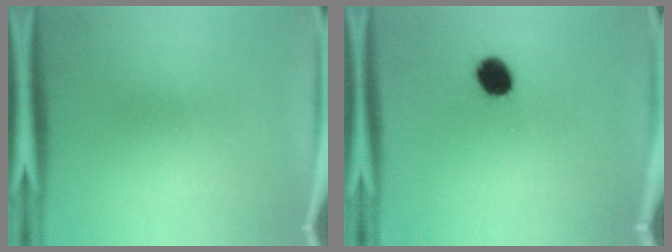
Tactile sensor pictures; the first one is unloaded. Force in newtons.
{"total": 7.2}